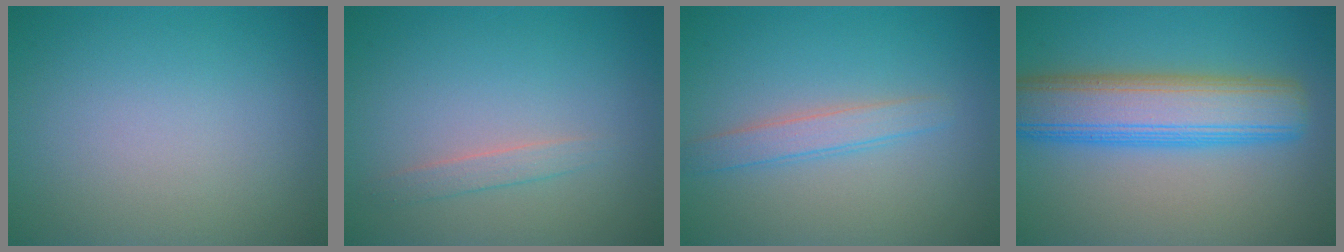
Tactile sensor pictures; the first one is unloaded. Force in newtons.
{"total": 1.3, "press": 1.3, "slide": 0.1}
{"total": 2.1, "press": 2.1, "slide": 0.0}
{"total": 8.2, "press": 8.2, "slide": 0.2}